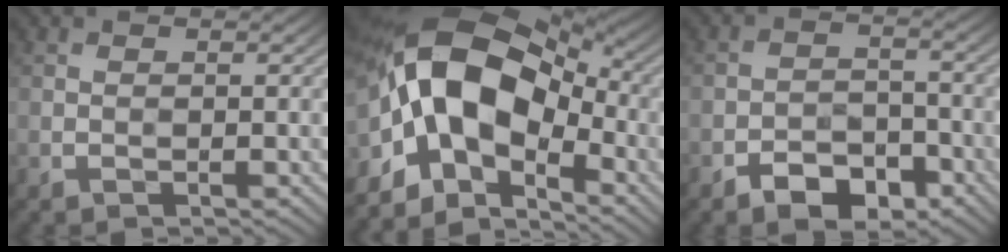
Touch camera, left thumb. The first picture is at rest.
{"total": 16.9, "force": [-2.3, 10.0, 13.4], "torque": [-0.257, 0.009, -0.051]}
{"total": 5.1, "force": [-3.6, 2.7, 2.5], "torque": [-0.038, 0.002, -0.065]}